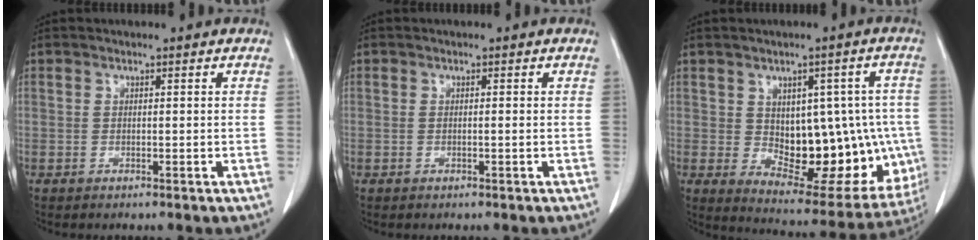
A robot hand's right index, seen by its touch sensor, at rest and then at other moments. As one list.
[{"total": 0.5, "force": [-0.1, 0.0, 0.5], "torque": [-0.011, 0.000, 0.000]}, {"total": 18.3, "force": [-1.2, 9.2, 15.8], "torque": [-0.182, 0.013, 0.015]}]